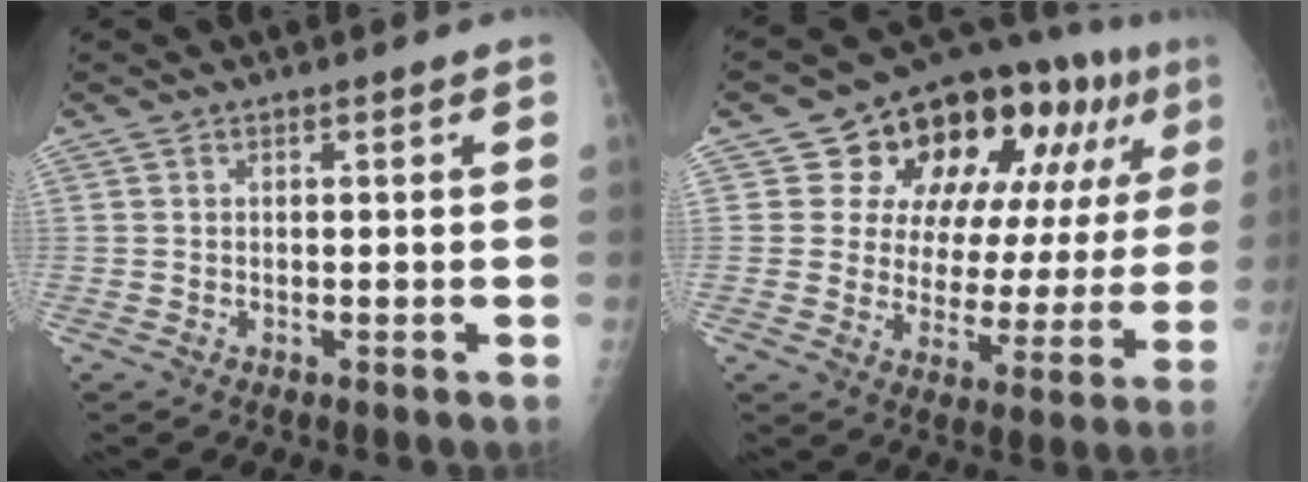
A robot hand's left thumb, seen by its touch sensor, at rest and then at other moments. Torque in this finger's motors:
{"motor_torque": [0.39, 0.50, 0.07, -0.20, 0.17]}